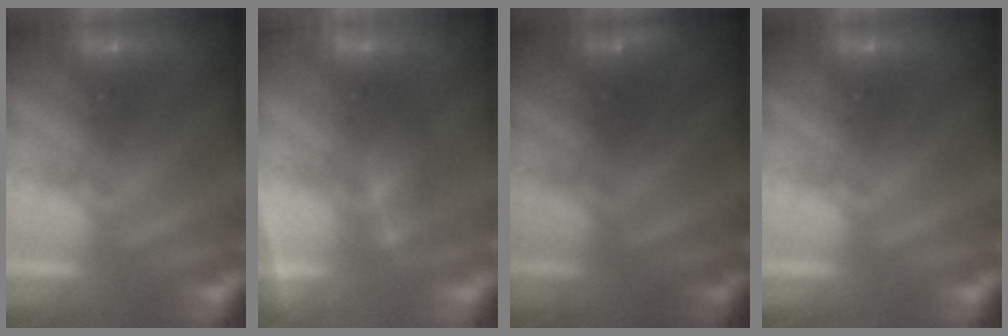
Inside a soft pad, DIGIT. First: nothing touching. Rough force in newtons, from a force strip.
{"total": 3.8}
{"total": 1.4}
{"total": 0.0}